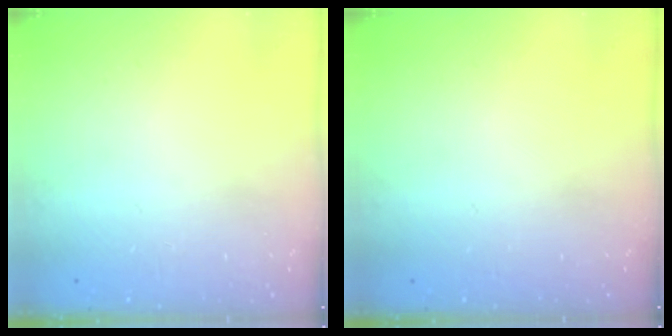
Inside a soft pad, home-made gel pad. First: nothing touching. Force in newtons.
{"total": 0.0}